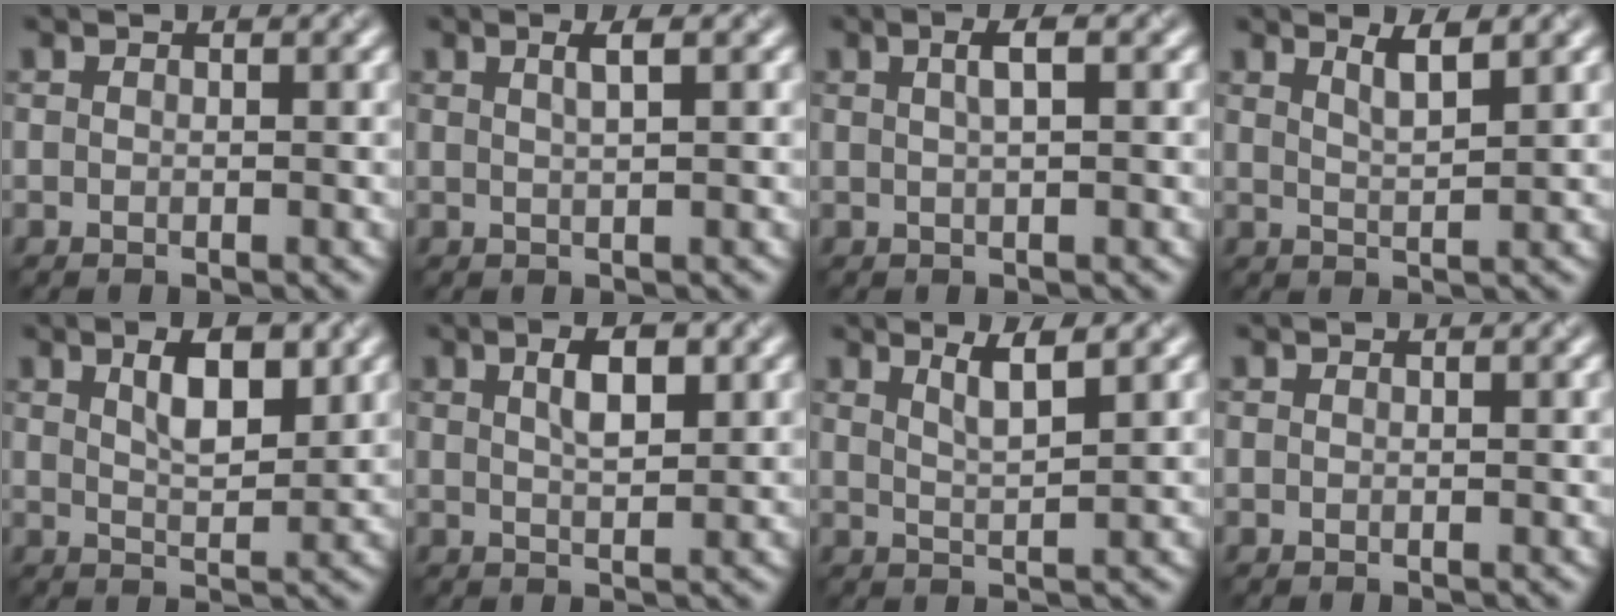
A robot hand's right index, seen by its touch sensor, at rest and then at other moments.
{"total": 1.0, "force": [0.2, 0.1, 0.9], "torque": [-0.019, 0.008, 0.010]}
{"total": 1.3, "force": [0.1, 0.2, 1.3], "torque": [-0.023, 0.012, 0.008]}
{"total": 1.4, "force": [1.0, 0.0, 1.0], "torque": [-0.018, 0.004, 0.027]}
{"total": 3.2, "force": [1.4, 0.8, 2.7], "torque": [-0.053, 0.007, 0.035]}
{"total": 2.2, "force": [0.8, 0.5, 2.0], "torque": [-0.039, 0.013, 0.024]}
{"total": 1.7, "force": [1.1, 0.0, 1.4], "torque": [-0.025, 0.004, 0.030]}
{"total": 0.0}